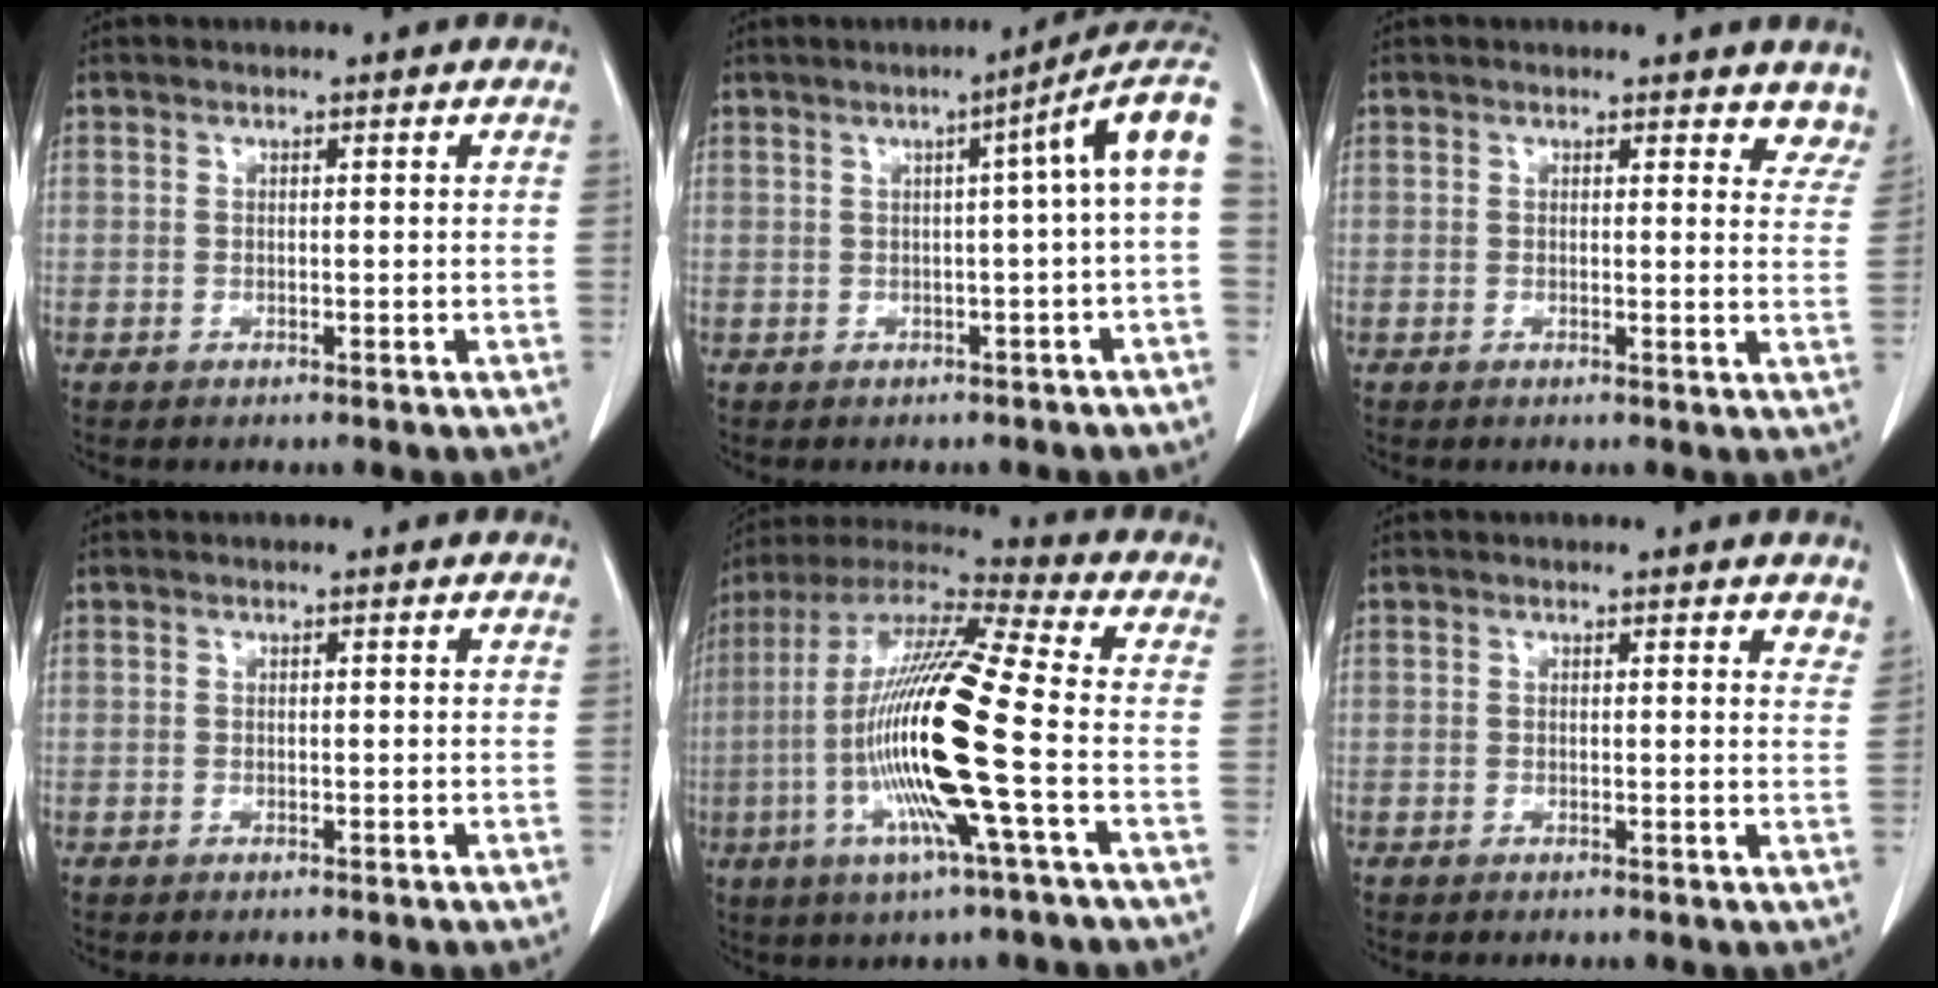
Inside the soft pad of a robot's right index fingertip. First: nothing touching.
{"total": 7.7, "force": [1.3, -0.7, 7.5], "torque": [-0.086, 0.028, 0.007]}
{"total": 6.0, "force": [5.4, 2.2, 1.5], "torque": [0.013, -0.016, 0.035]}
{"total": 0.0}
{"total": 19.1, "force": [-3.8, 0.4, 18.7], "torque": [-0.382, -0.011, -0.084]}
{"total": 3.2, "force": [2.8, 1.0, 1.1], "torque": [-0.003, -0.006, 0.013]}